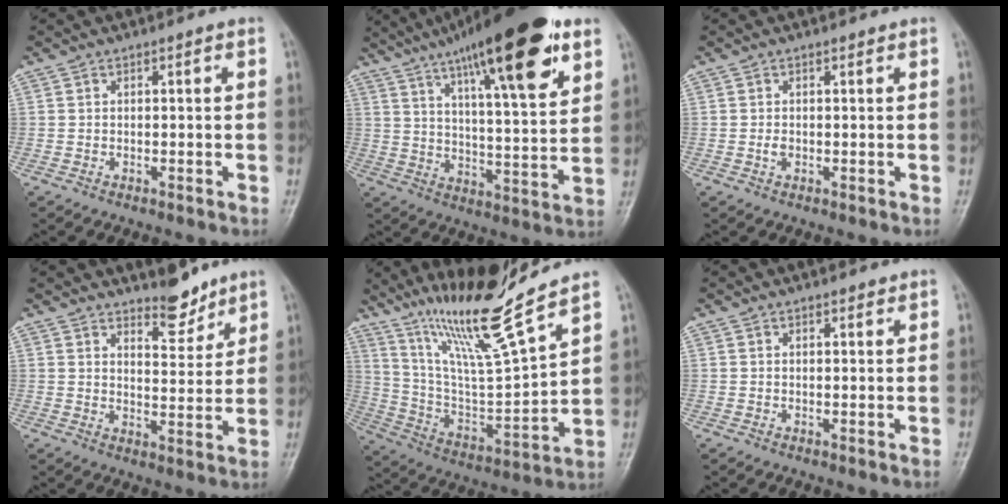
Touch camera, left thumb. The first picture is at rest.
{"total": 23.6, "force": [13.7, 5.5, 18.4], "torque": [-0.272, -0.035, 0.215]}
{"total": 1.0, "force": [0.1, 0.7, 0.7], "torque": [-0.012, 0.000, 0.001]}
{"total": 6.3, "force": [5.3, 2.3, 2.6], "torque": [-0.018, -0.048, 0.087]}
{"total": 18.6, "force": [14.3, 0.6, 11.9], "torque": [-0.194, -0.077, 0.269]}
{"total": 1.0, "force": [0.9, 0.4, 0.3], "torque": [-0.002, -0.005, 0.011]}